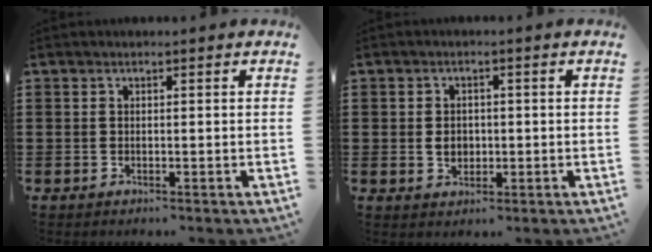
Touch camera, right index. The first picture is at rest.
{"total": 2.6, "force": [-0.2, 1.9, 1.8], "torque": [-0.031, 0.000, -0.006]}